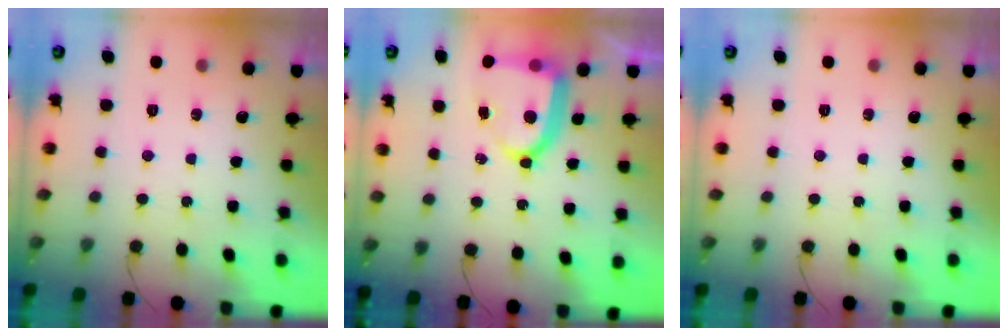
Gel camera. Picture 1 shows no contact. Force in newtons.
{"total": 15.7, "press": 15.7, "slide": 1.5}
{"total": 0.0}